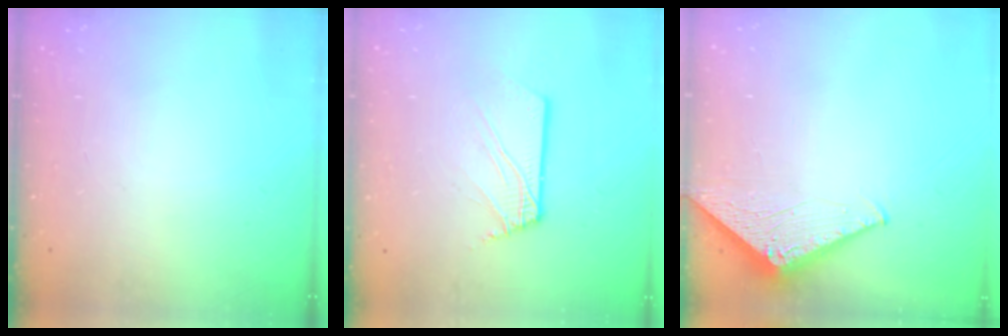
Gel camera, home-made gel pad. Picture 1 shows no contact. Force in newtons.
{"total": 2.4, "press": 2.4, "slide": 0.2}
{"total": 3.2, "press": 3.2, "slide": 0.2}